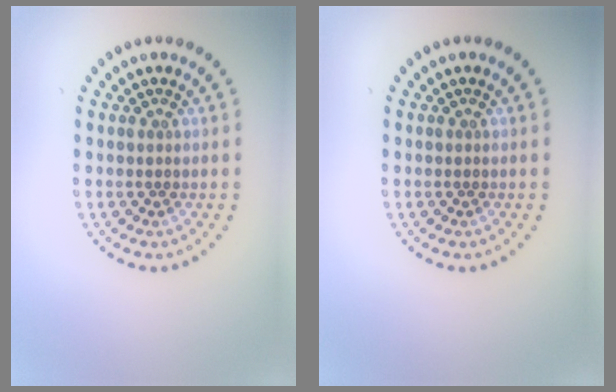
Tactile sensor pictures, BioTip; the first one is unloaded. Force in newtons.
{"total": 0.0}